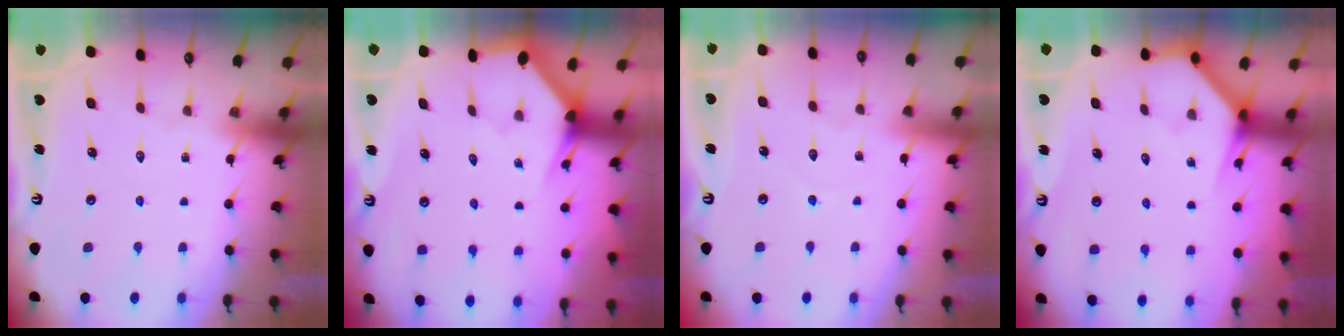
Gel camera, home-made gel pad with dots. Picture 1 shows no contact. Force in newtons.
{"total": 3.1, "press": 3.1, "slide": 0.2}
{"total": 4.6, "press": 4.6, "slide": 0.5}
{"total": 3.8, "press": 3.8, "slide": 0.3}